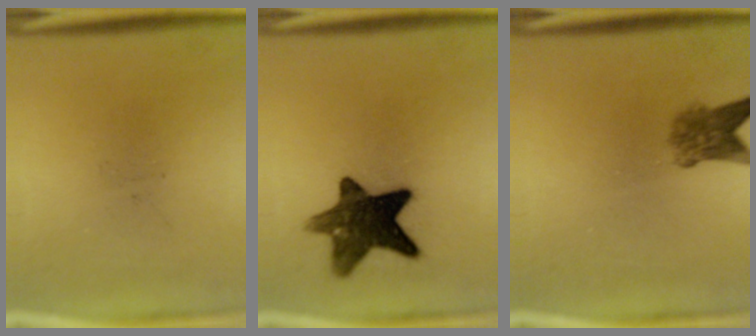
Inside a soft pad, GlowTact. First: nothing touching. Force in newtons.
{"total": 12.3}
{"total": 4.1}